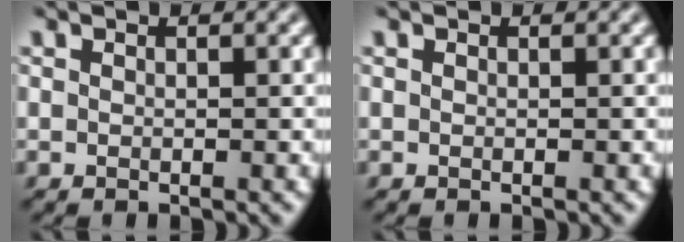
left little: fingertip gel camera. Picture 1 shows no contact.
{"total": 0.0}